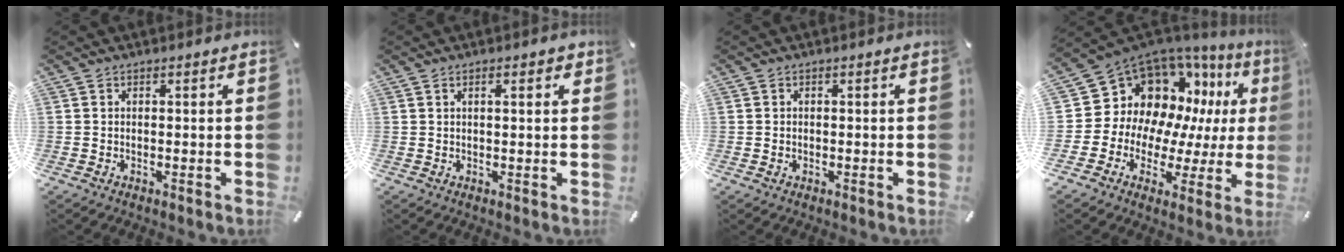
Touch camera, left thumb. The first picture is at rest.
{"total": 2.2, "force": [0.9, 0.5, 2.0], "torque": [-0.032, 0.000, 0.013]}
{"total": 0.6, "force": [-0.1, 0.6, 0.2], "torque": [-0.003, 0.004, -0.002]}
{"total": 13.2, "force": [6.4, 10.7, 4.3], "torque": [-0.073, -0.080, 0.130]}